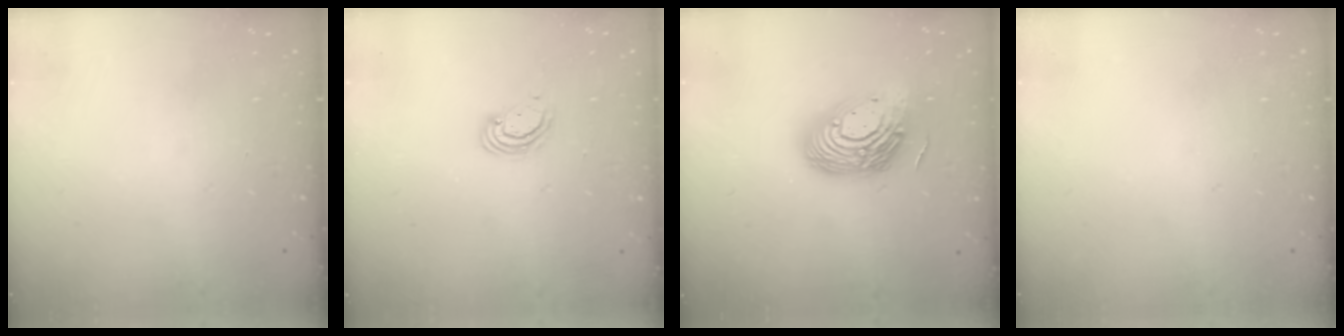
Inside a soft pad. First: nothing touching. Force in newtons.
{"total": 3.0, "press": 2.9, "slide": 0.3}
{"total": 17.0, "press": 16.9, "slide": 1.3}
{"total": 0.0}